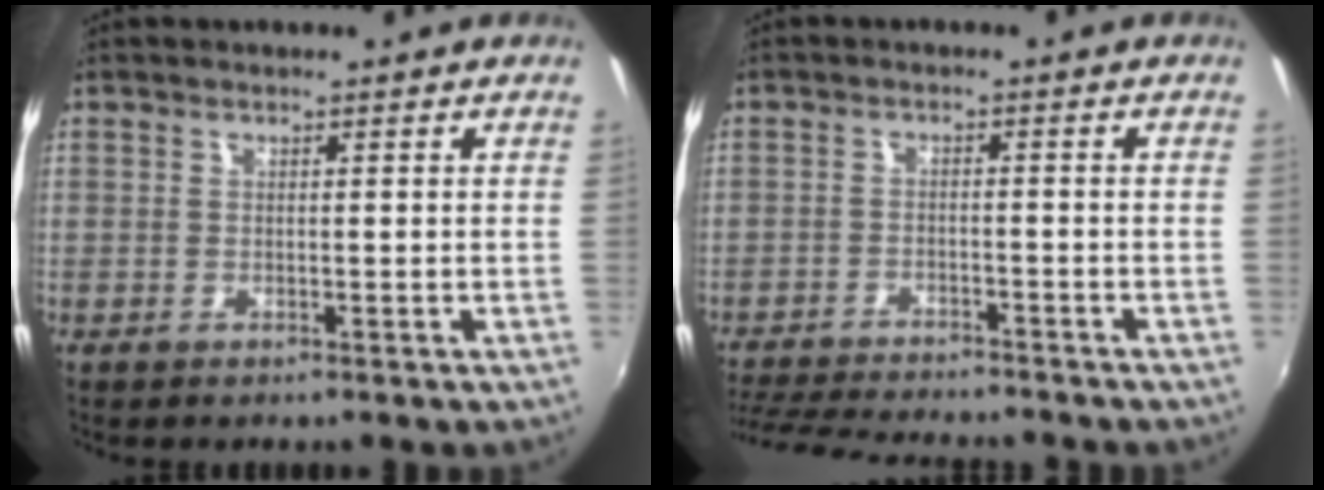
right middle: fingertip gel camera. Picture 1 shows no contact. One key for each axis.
{"total": 13.5, "fx": -12.2, "fy": 2.2, "fz": 5.3, "tx": -0.125, "ty": -0.022, "tz": -0.193}